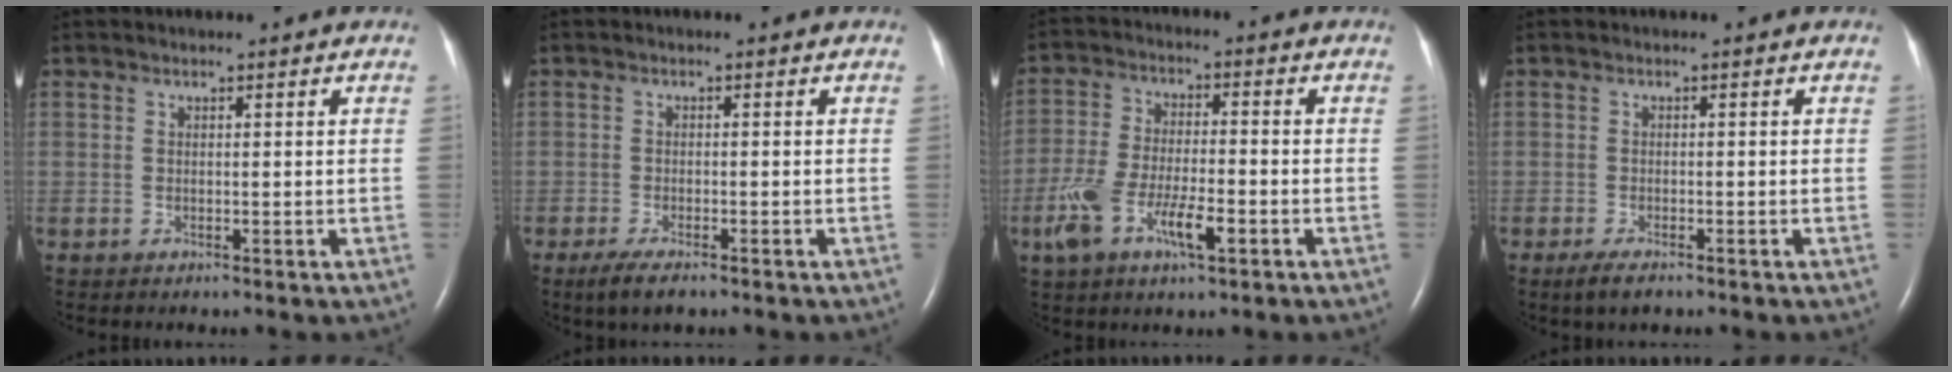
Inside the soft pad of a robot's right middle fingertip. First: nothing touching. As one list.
[{"total": 4.0, "force": [-2.8, 1.0, 2.8], "torque": [-0.055, -0.008, -0.044]}, {"total": 9.5, "force": [-4.0, 2.8, 8.1], "torque": [-0.171, -0.001, -0.071]}, {"total": 2.7, "force": [-1.9, 0.7, 1.9], "torque": [-0.042, -0.006, -0.032]}]